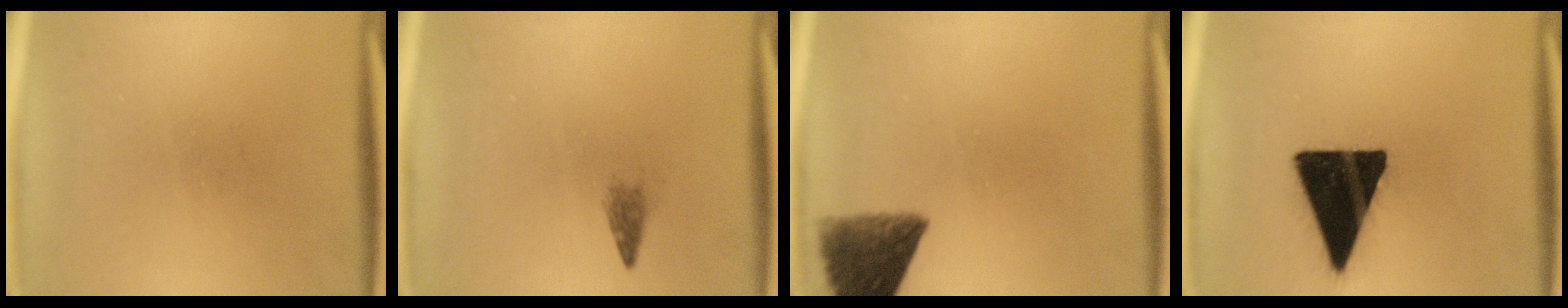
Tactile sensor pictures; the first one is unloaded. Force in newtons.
{"total": 1.3}
{"total": 8.8}
{"total": 19.9}